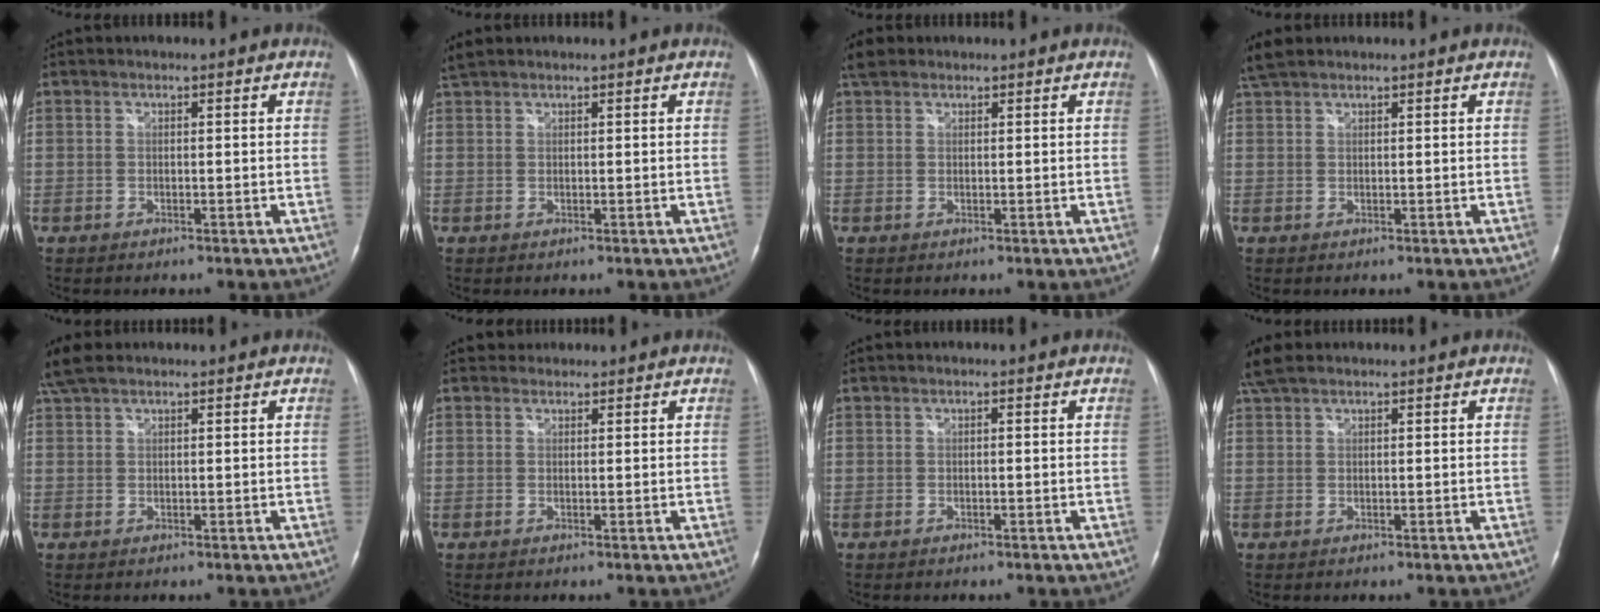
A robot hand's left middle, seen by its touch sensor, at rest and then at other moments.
{"total": 1.9, "force": [1.8, 0.3, 0.7], "torque": [-0.021, 0.019, 0.040]}
{"total": 2.6, "force": [2.0, 1.4, 0.8], "torque": [-0.024, 0.022, 0.036]}
{"total": 3.1, "force": [2.8, 0.8, 1.3], "torque": [-0.034, 0.019, 0.058]}
{"total": 4.2, "force": [3.4, 1.3, 2.1], "torque": [-0.053, 0.025, 0.071]}
{"total": 1.3, "force": [1.1, 0.5, -0.4], "torque": [0.005, 0.009, 0.017]}
{"total": 0.0}
{"total": 3.6, "force": [3.0, 1.1, 1.8], "torque": [-0.046, 0.024, 0.062]}